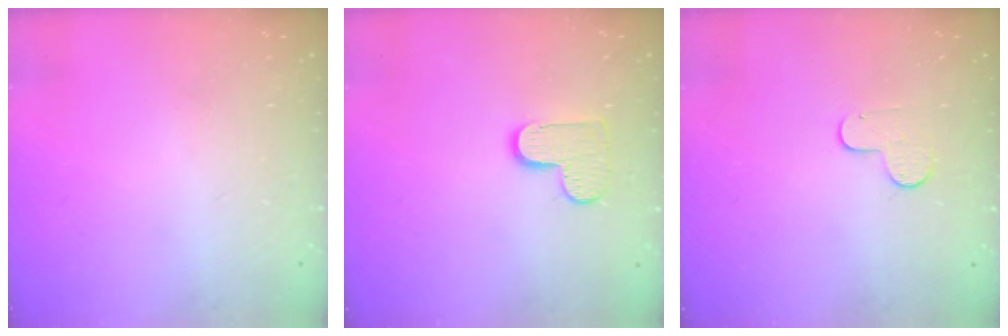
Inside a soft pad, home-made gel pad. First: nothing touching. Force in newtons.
{"total": 8.5, "press": 8.4, "slide": 0.4}
{"total": 7.1, "press": 7.1, "slide": 0.6}